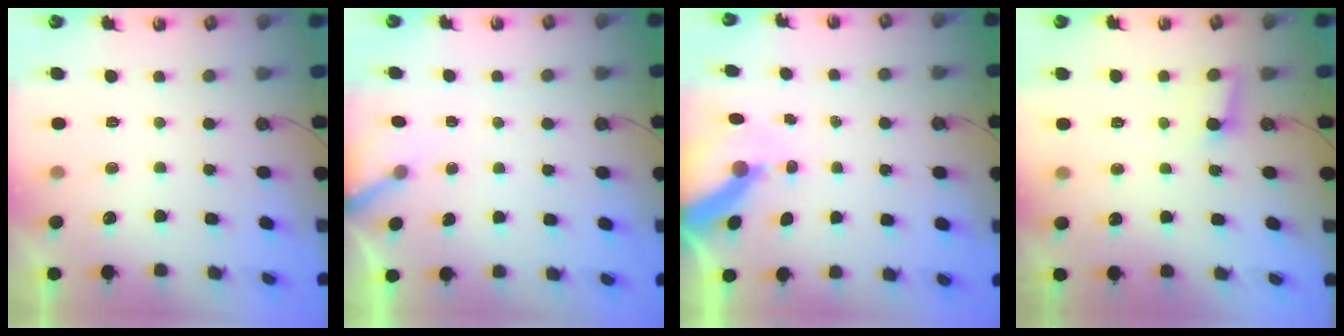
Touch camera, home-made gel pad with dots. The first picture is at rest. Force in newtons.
{"total": 2.3, "press": 2.3, "slide": 0.2}
{"total": 8.4, "press": 8.3, "slide": 1.0}
{"total": 3.0, "press": 2.9, "slide": 0.3}